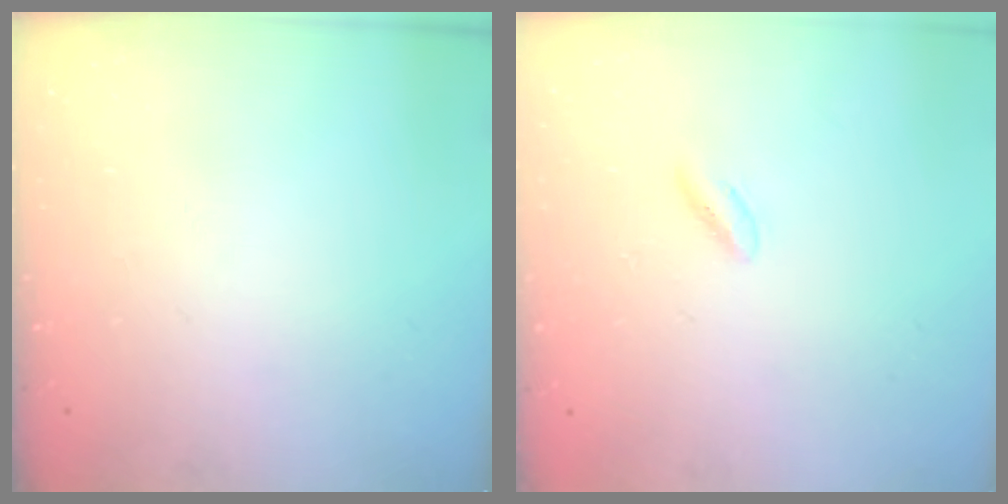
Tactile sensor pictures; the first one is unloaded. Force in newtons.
{"total": 0.8, "press": 0.6, "slide": 0.6}